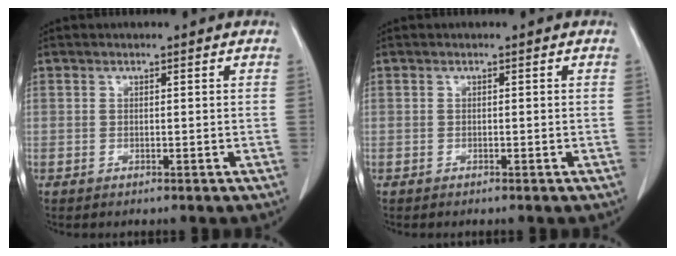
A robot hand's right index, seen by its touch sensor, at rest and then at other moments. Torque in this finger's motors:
{"motor_torque": [0.08, -0.03, 0.04, -0.01]}